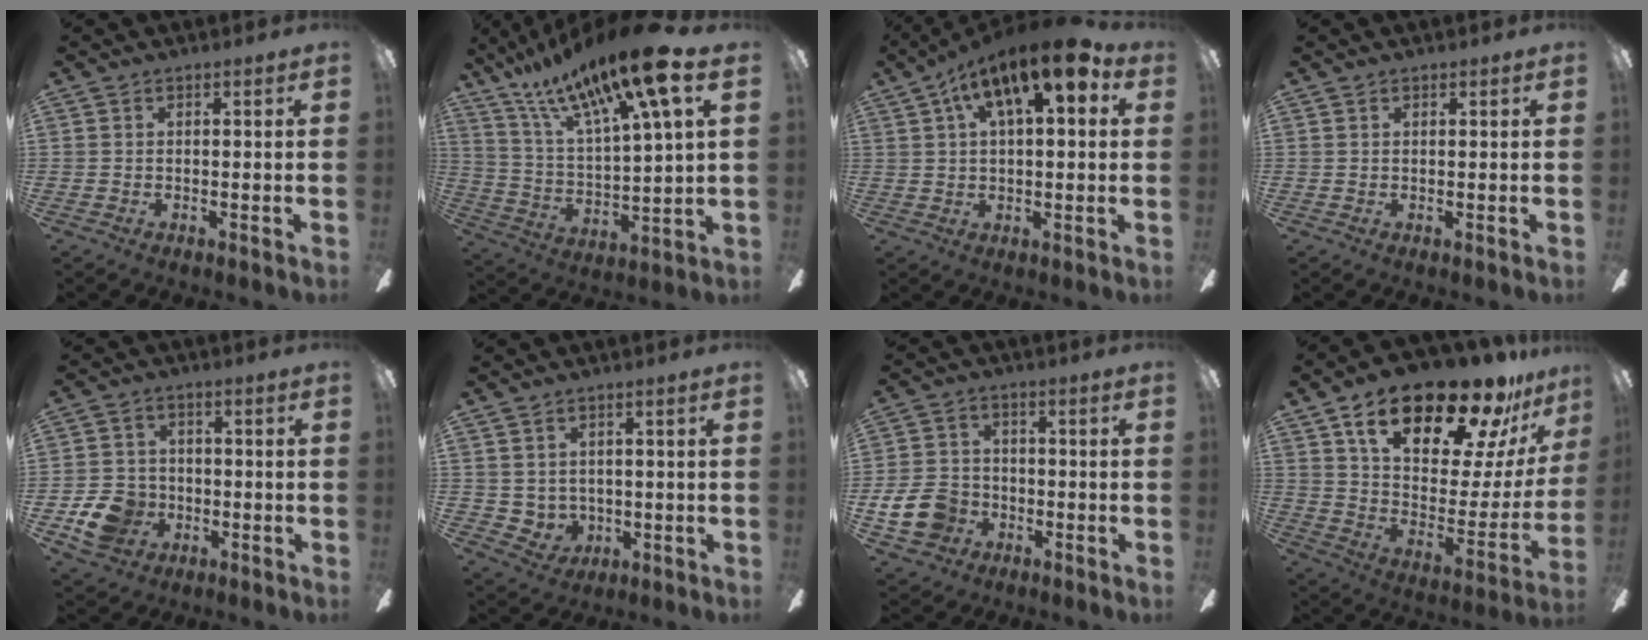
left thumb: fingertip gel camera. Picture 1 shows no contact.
{"total": 20.5, "force": [14.8, 4.0, 13.6], "torque": [-0.245, -0.076, 0.240]}
{"total": 14.6, "force": [7.2, 4.6, 11.8], "torque": [-0.188, -0.023, 0.116]}
{"total": 0.5, "force": [0.5, 0.2, 0.1], "torque": [0.005, -0.002, 0.007]}
{"total": 9.9, "force": [-3.6, 8.3, 4.1], "torque": [-0.089, 0.025, -0.065]}
{"total": 4.1, "force": [1.8, 3.6, 0.7], "torque": [-0.036, -0.008, 0.035]}
{"total": 11.1, "force": [-3.8, 8.9, 5.5], "torque": [-0.132, 0.032, -0.069]}
{"total": 25.9, "force": [17.8, 10.2, 15.8], "torque": [-0.248, -0.110, 0.305]}